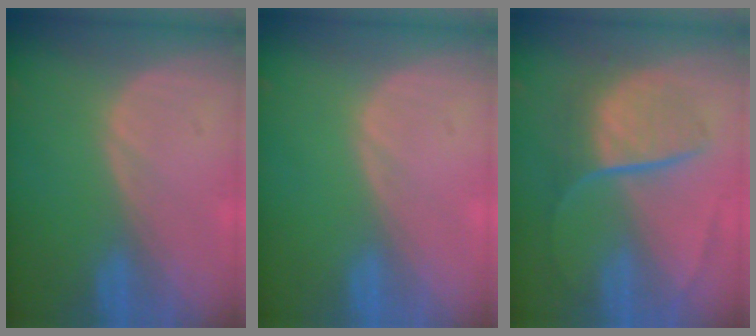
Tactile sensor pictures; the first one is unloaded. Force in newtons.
{"total": 0.0}
{"total": 9.1, "press": 7.7, "slide": 5.0}